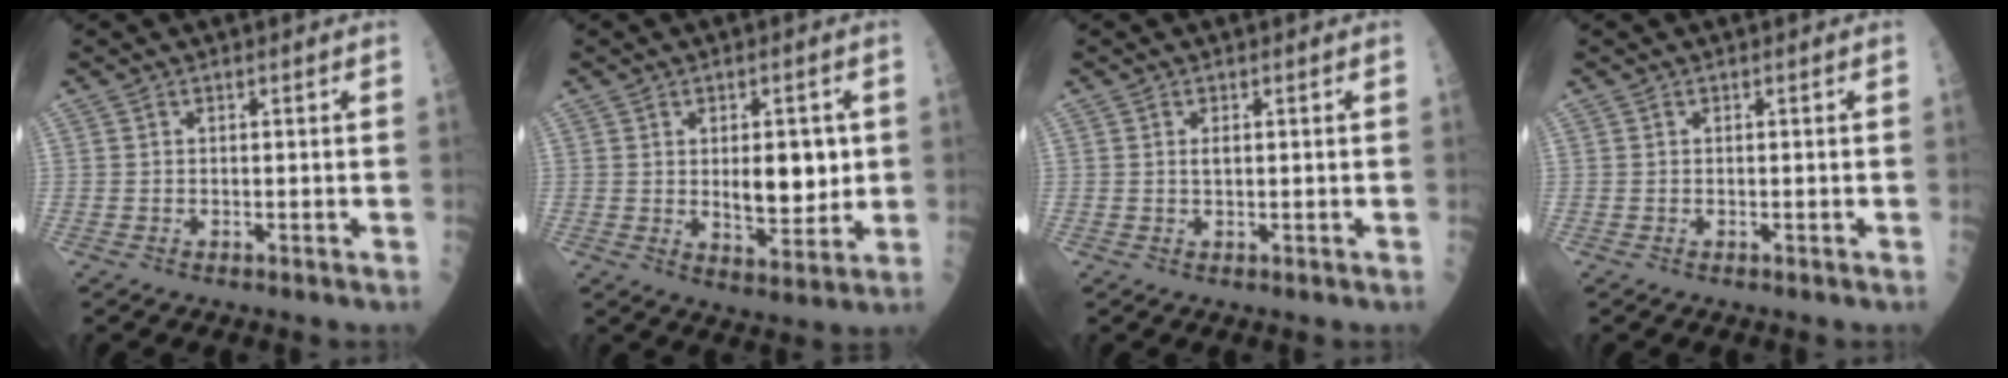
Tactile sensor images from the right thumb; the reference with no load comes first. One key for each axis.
{"total": 9.0, "fx": 0.9, "fy": 4.4, "fz": 7.8, "tx": -0.086, "ty": -0.016, "tz": 0.026}
{"total": 1.1, "fx": 0.3, "fy": 0.4, "fz": 0.9, "tx": -0.016, "ty": -0.001, "tz": 0.005}
{"total": 0.0}